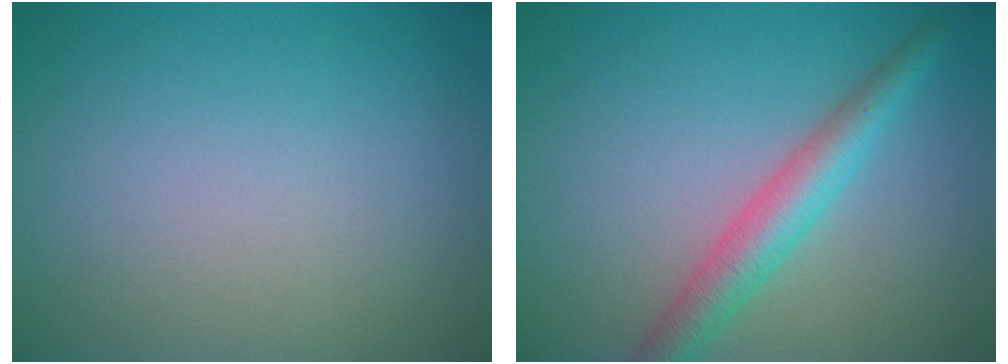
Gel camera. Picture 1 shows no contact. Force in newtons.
{"total": 3.9, "press": 3.9, "slide": 0.1}